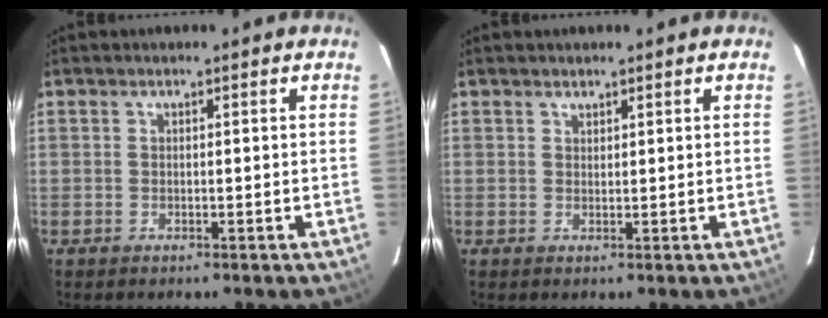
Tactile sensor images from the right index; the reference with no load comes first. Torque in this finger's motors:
{"motor_torque": [-0.01, 0.24, -0.07, 0.00]}